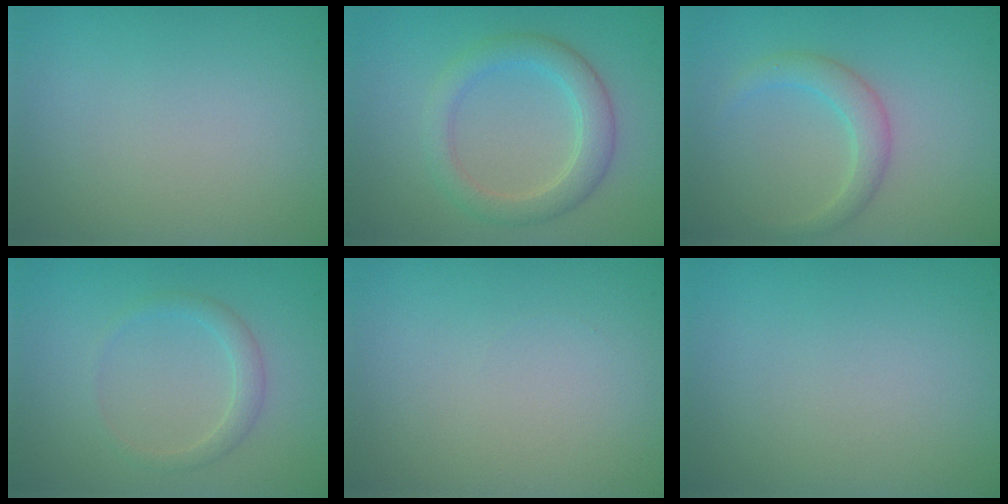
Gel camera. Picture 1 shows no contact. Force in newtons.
{"total": 3.5, "press": 3.5, "slide": 0.0}
{"total": 2.3, "press": 2.3, "slide": 0.0}
{"total": 1.6, "press": 1.6, "slide": 0.1}
{"total": 0.0}
{"total": 0.0}